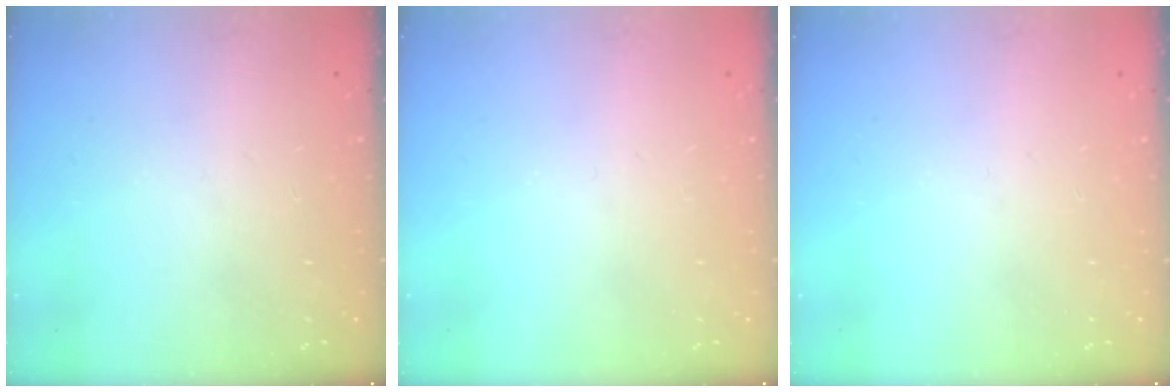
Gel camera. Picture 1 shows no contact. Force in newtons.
{"total": 0.0}
{"total": 0.0}